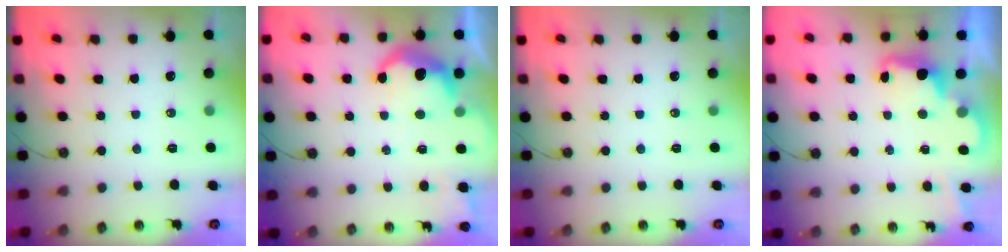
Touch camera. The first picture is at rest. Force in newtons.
{"total": 11.0, "press": 11.0, "slide": 0.8}
{"total": 0.0}
{"total": 2.4, "press": 2.3, "slide": 0.6}